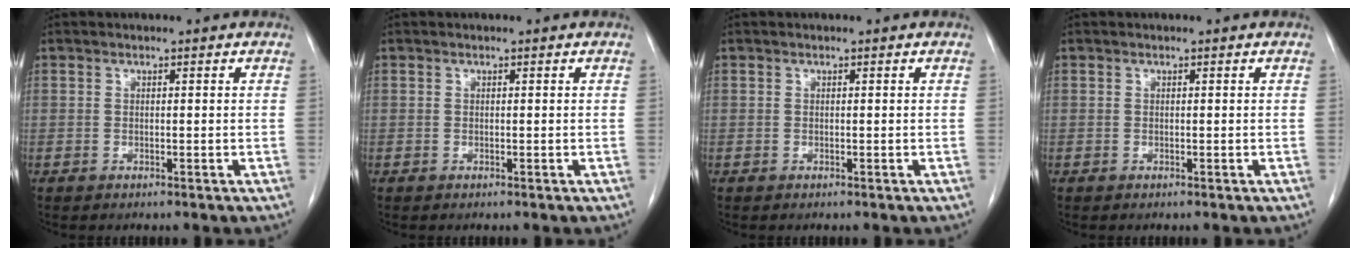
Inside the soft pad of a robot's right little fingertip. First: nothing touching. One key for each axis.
{"total": 0.0}
{"total": 0.0}
{"total": 0.0}